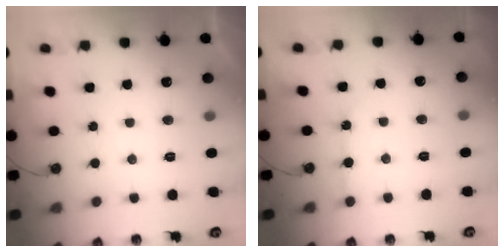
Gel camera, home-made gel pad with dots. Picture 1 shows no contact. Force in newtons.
{"total": 5.4, "press": 5.4, "slide": 0.3}